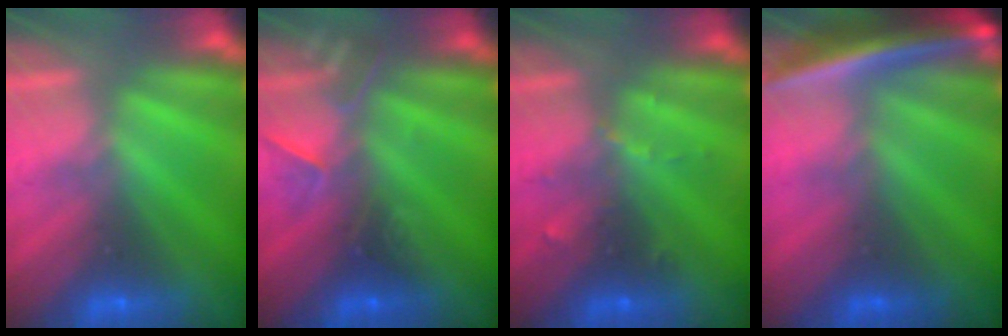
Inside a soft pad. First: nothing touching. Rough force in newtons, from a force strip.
{"total": 2.3}
{"total": 2.8}
{"total": 5.5}